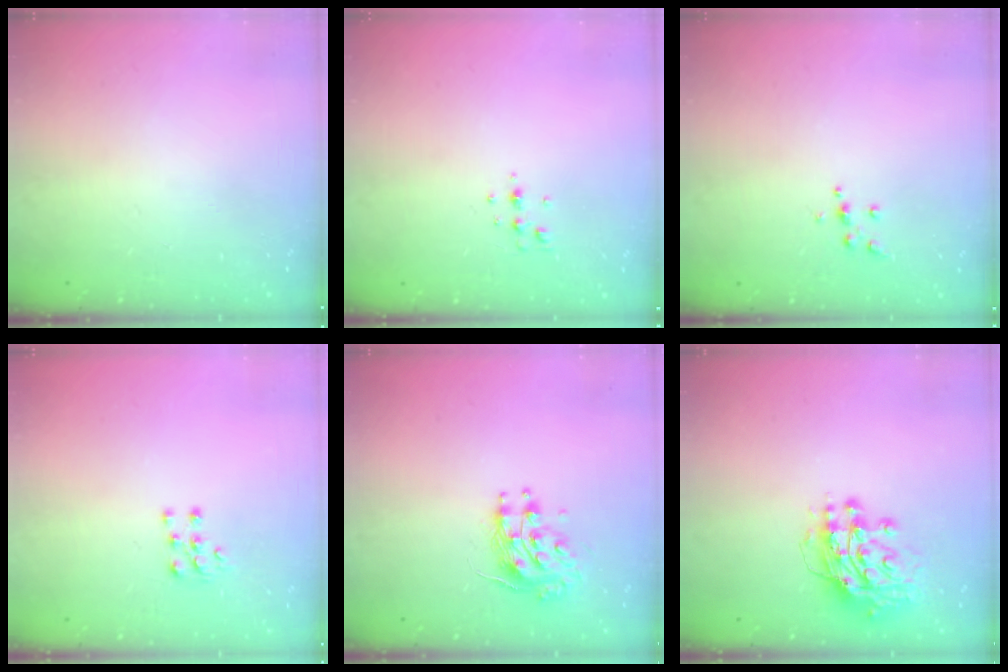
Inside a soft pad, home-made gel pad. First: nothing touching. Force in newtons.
{"total": 4.1, "press": 3.7, "slide": 1.8}
{"total": 4.5, "press": 4.5, "slide": 0.5}
{"total": 5.3, "press": 5.3, "slide": 0.4}
{"total": 9.3, "press": 9.3, "slide": 0.5}
{"total": 12.9, "press": 12.8, "slide": 1.2}